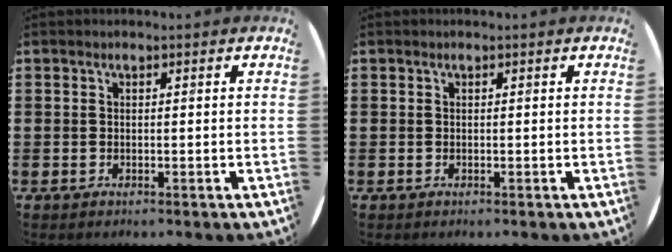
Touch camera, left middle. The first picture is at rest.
{"total": 0.0}